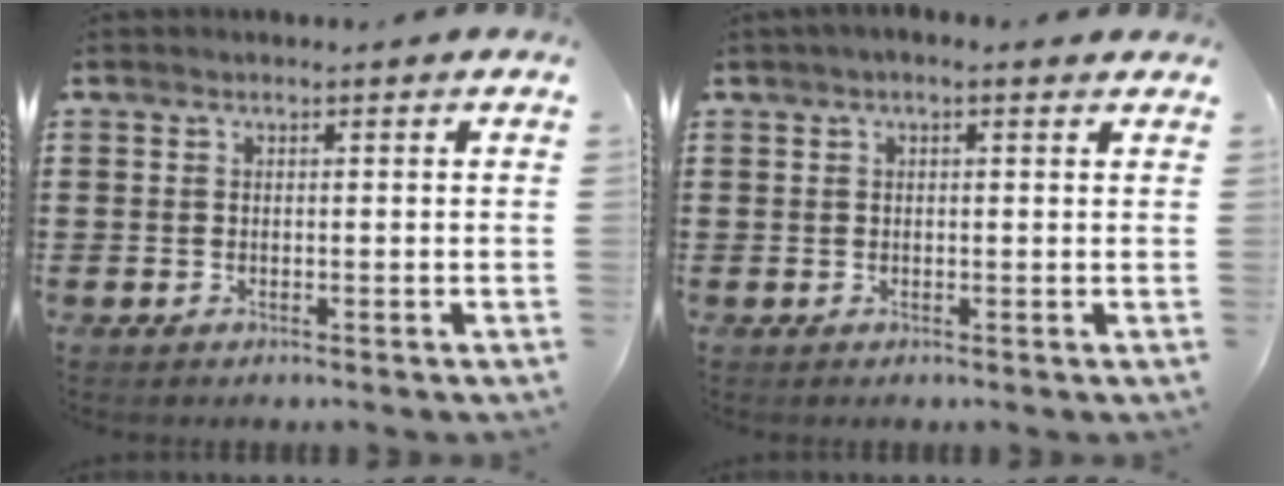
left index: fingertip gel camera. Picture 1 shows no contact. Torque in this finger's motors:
{"motor_torque": [2.14, 0.00, 0.19, 0.09]}